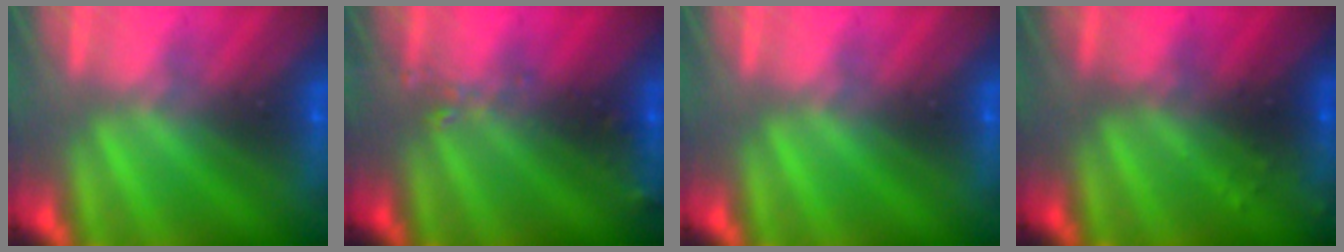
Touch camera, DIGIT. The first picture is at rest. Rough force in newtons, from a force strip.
{"total": 2.4}
{"total": 0.0}
{"total": 2.9}